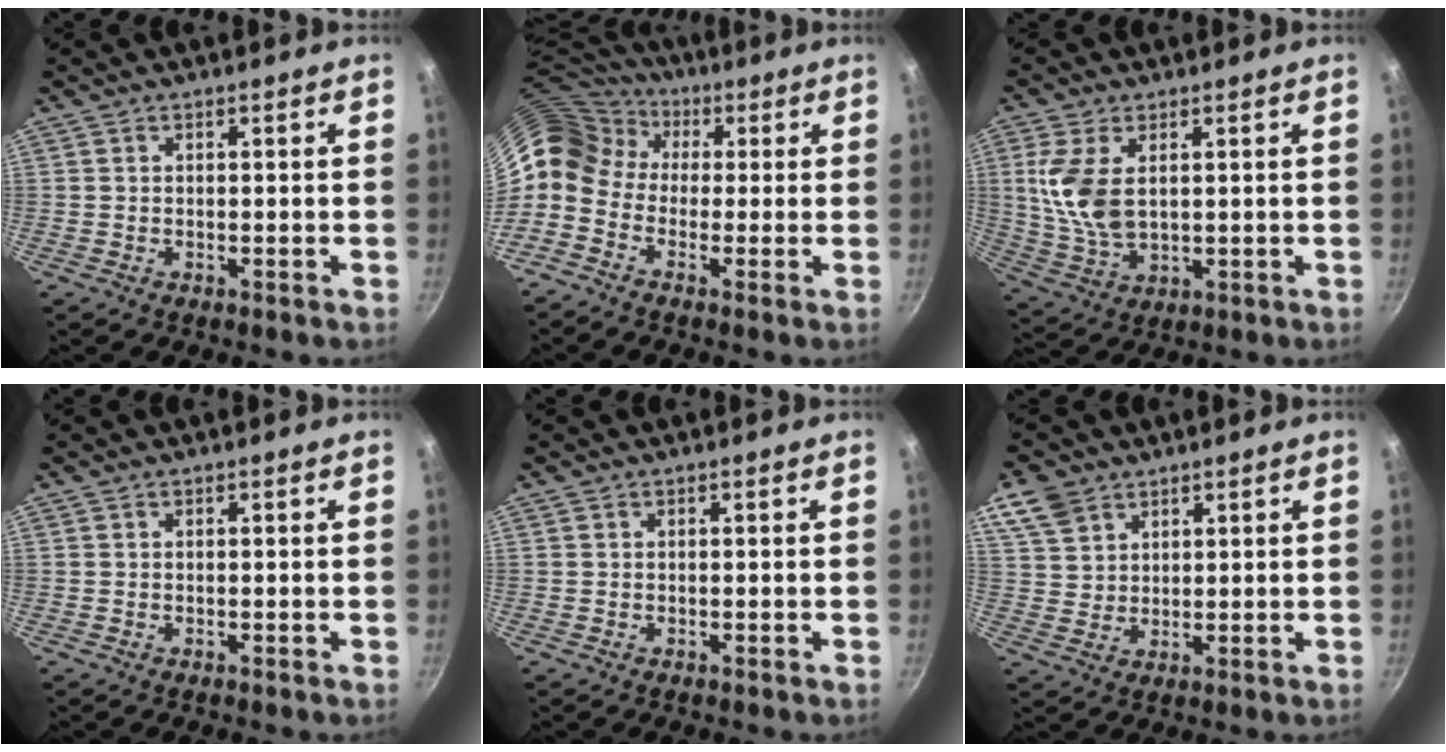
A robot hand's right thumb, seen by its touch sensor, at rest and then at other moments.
{"total": 11.4, "force": [1.4, 9.5, 6.0], "torque": [-0.119, 0.038, -0.002]}
{"total": 10.0, "force": [2.2, 5.6, 8.0], "torque": [-0.164, -0.012, 0.054]}
{"total": 0.0}
{"total": 0.0}
{"total": 7.2, "force": [4.5, 5.0, 2.6], "torque": [-0.036, -0.007, 0.093]}